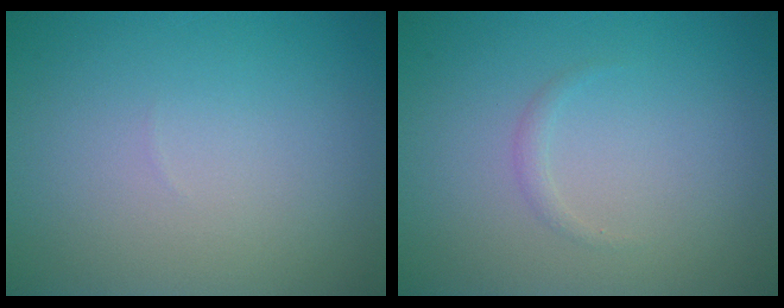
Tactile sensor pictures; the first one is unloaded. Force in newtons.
{"total": 0.6, "press": 0.6, "slide": 0.0}